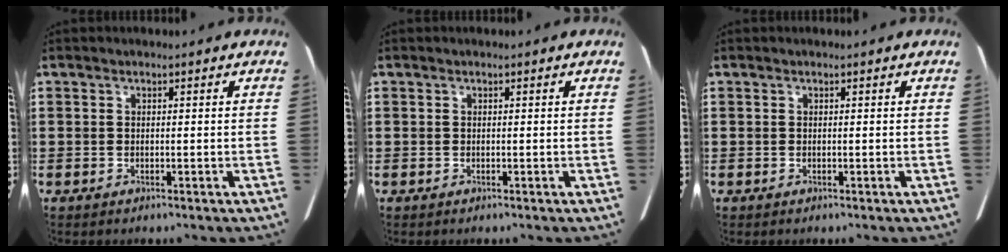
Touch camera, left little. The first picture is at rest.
{"total": 0.0}
{"total": 0.0}